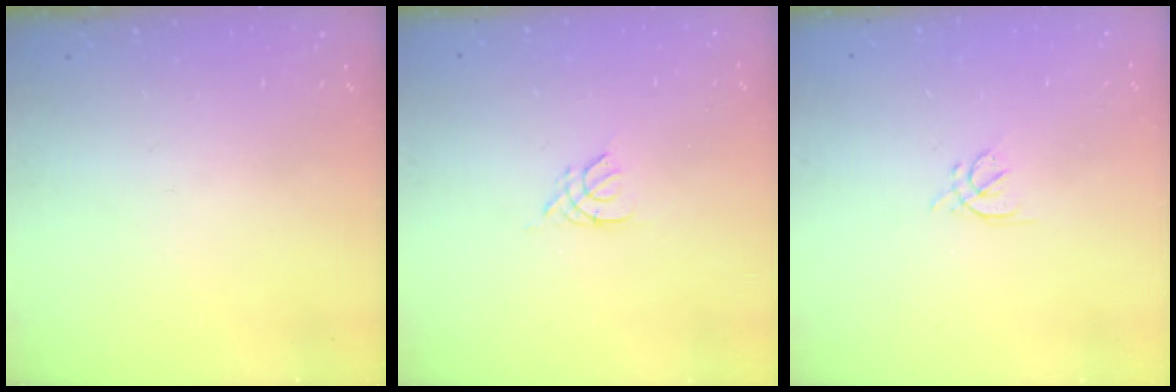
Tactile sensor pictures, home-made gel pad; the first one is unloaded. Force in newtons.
{"total": 2.7, "press": 2.7, "slide": 0.5}
{"total": 2.5, "press": 2.4, "slide": 0.6}